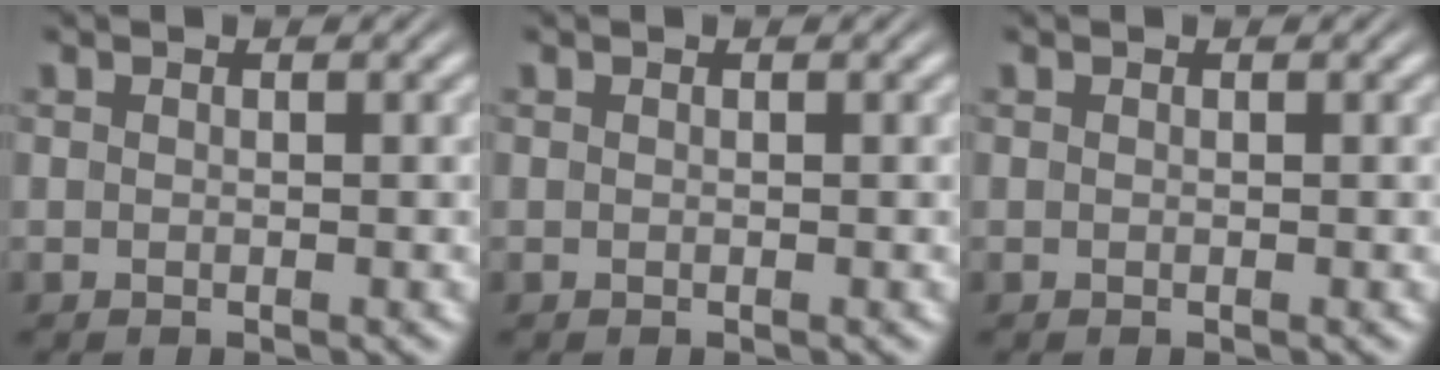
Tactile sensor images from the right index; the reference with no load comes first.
{"total": 0.0}
{"total": 0.0}